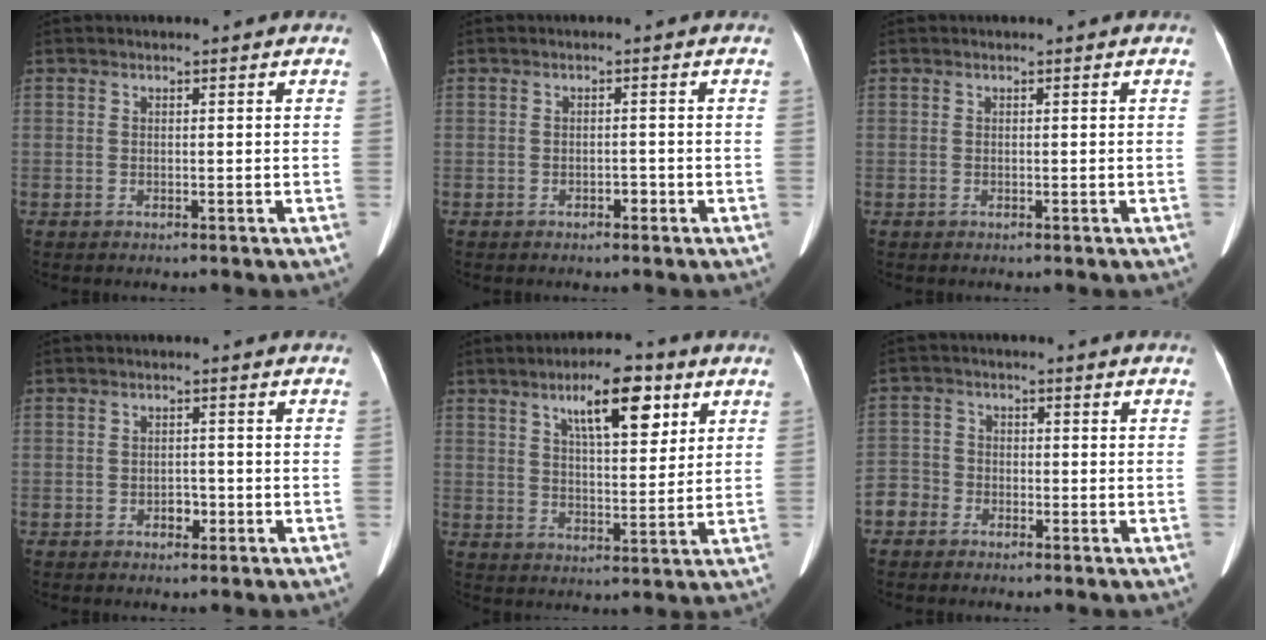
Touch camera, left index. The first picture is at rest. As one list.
[{"total": 1.1, "force": [-0.8, 0.6, 0.6], "torque": [-0.009, 0.003, -0.013]}, {"total": 0.0}, {"total": 1.8, "force": [-1.0, 1.2, 1.0], "torque": [-0.013, 0.005, -0.015]}, {"total": 10.0, "force": [5.2, 3.2, 7.9], "torque": [-0.127, 0.013, 0.085]}, {"total": 5.9, "force": [-3.4, 4.6, 1.0], "torque": [-0.034, 0.014, -0.072]}]